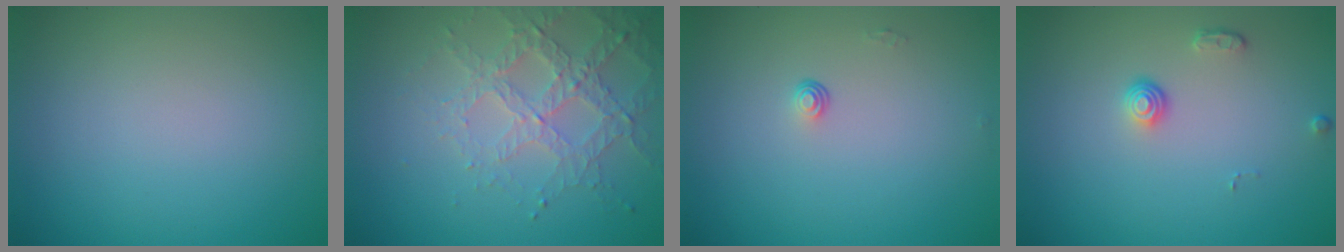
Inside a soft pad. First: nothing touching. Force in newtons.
{"total": 3.2, "press": 3.2, "slide": 0.5}
{"total": 0.6, "press": 0.4, "slide": 0.5}
{"total": 1.3, "press": 1.0, "slide": 0.9}